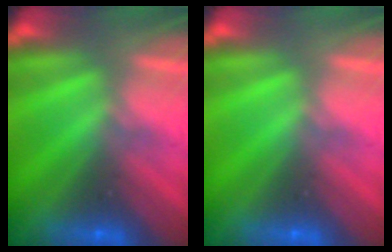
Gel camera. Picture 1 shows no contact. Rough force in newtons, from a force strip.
{"total": 0.0}